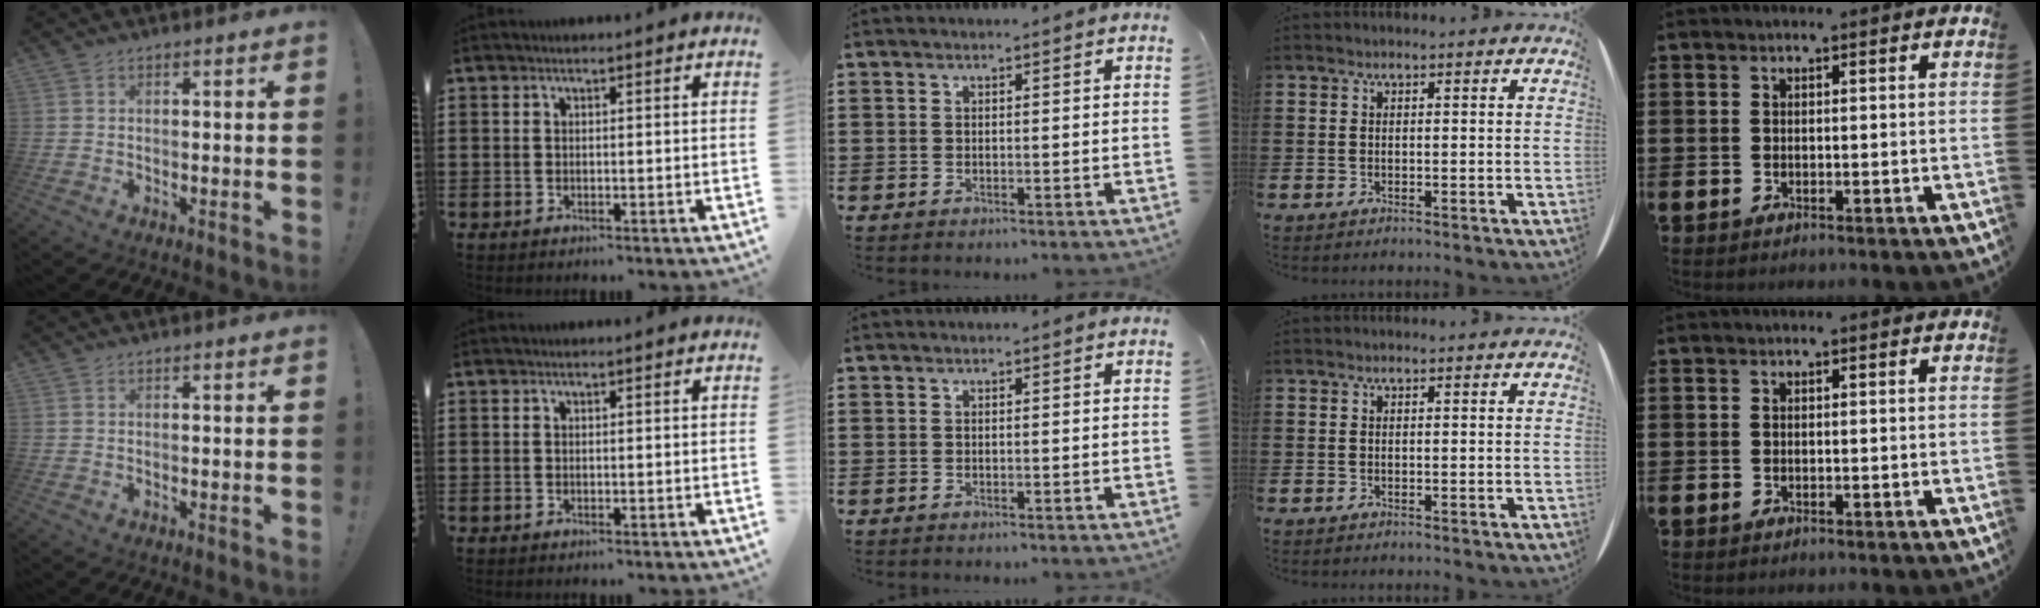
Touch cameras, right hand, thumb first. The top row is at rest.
{}